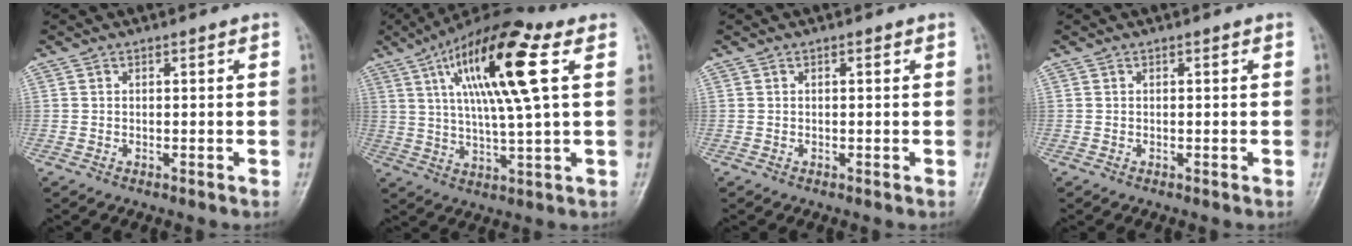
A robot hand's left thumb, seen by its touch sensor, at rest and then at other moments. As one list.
[{"total": 17.8, "force": [6.0, 3.6, 16.3], "torque": [-0.298, 0.001, 0.097]}, {"total": 0.0}, {"total": 0.0}]